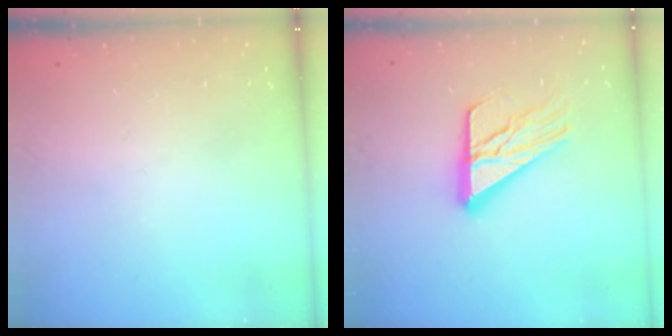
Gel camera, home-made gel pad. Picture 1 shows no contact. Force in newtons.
{"total": 16.5, "press": 16.5, "slide": 1.6}